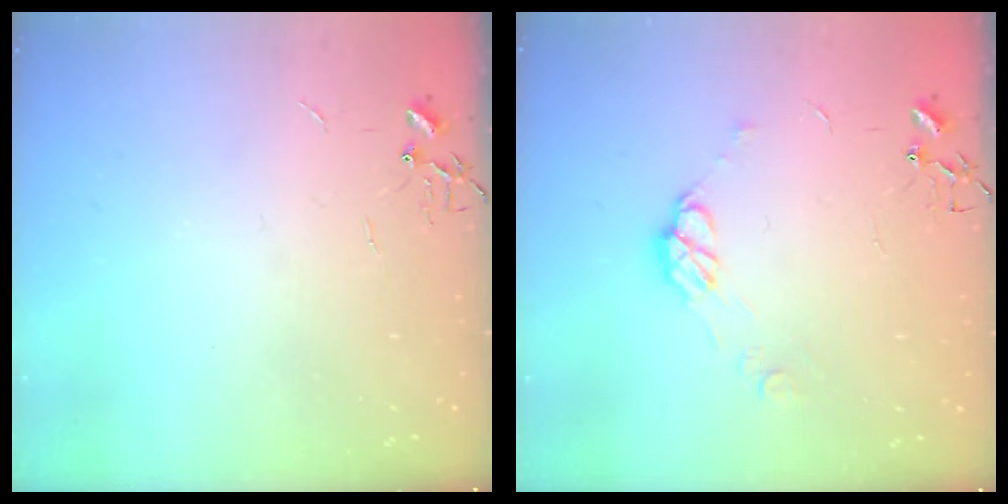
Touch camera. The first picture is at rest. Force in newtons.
{"total": 7.4, "press": 7.4, "slide": 0.7}